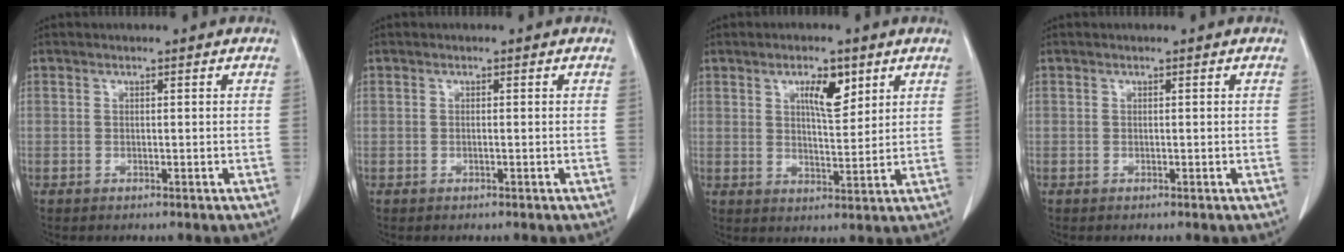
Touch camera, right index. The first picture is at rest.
{"total": 0.0}
{"total": 5.9, "force": [3.0, 1.9, 4.7], "torque": [-0.080, 0.001, 0.051]}
{"total": 0.0}